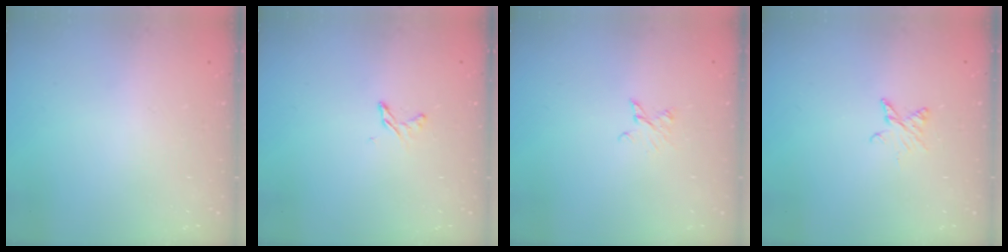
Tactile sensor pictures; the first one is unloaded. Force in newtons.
{"total": 3.9, "press": 3.8, "slide": 0.4}
{"total": 2.5, "press": 2.5, "slide": 0.3}
{"total": 3.1, "press": 3.1, "slide": 0.4}